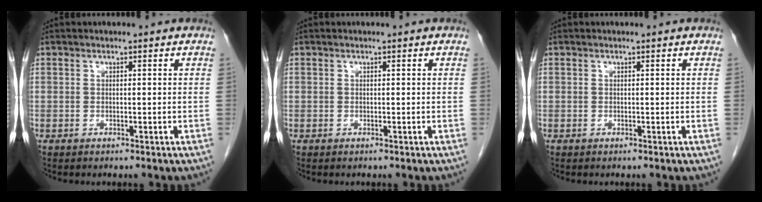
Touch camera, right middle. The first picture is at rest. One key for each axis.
{"total": 0.0}
{"total": 0.0}